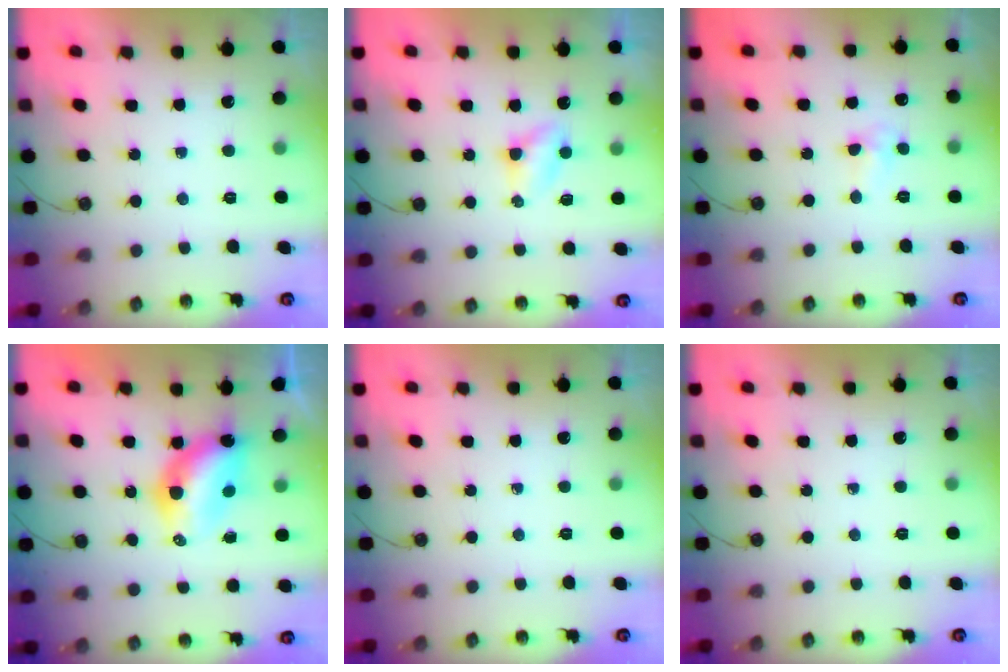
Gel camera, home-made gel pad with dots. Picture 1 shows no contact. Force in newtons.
{"total": 2.9, "press": 2.9, "slide": 0.3}
{"total": 4.6, "press": 4.6, "slide": 0.7}
{"total": 6.7, "press": 6.7, "slide": 0.2}
{"total": 0.0}
{"total": 0.0}